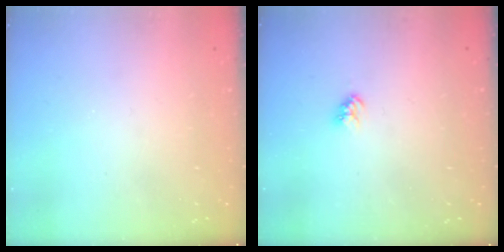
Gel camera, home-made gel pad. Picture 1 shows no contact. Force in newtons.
{"total": 3.2, "press": 3.1, "slide": 0.4}